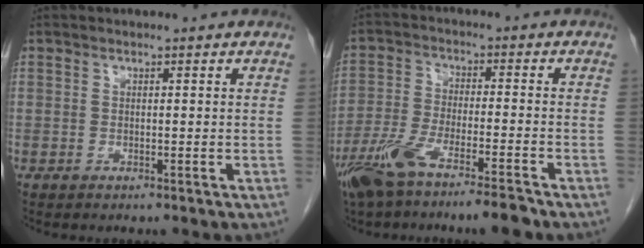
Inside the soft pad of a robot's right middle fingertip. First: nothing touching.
{"total": 10.1, "force": [-7.2, 0.8, 7.0], "torque": [-0.133, -0.017, -0.133]}